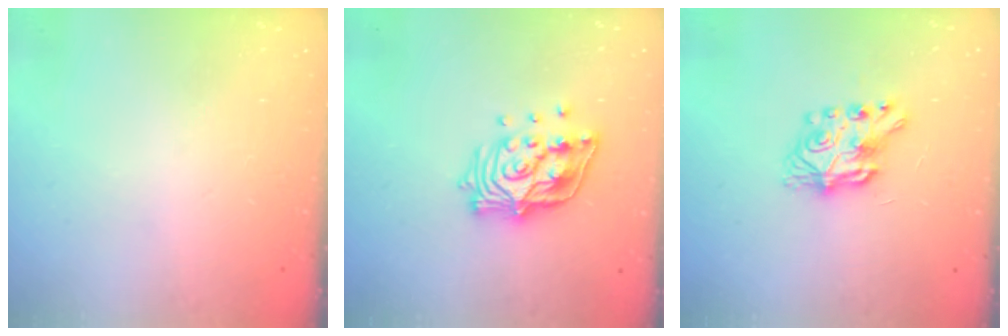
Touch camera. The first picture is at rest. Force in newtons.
{"total": 14.7, "press": 14.6, "slide": 1.4}
{"total": 8.6, "press": 8.5, "slide": 0.8}